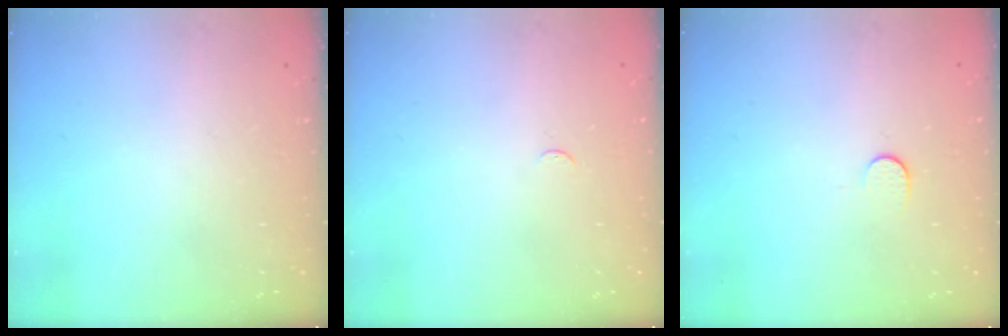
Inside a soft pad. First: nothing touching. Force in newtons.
{"total": 2.9, "press": 2.8, "slide": 0.4}
{"total": 4.5, "press": 4.5, "slide": 0.5}